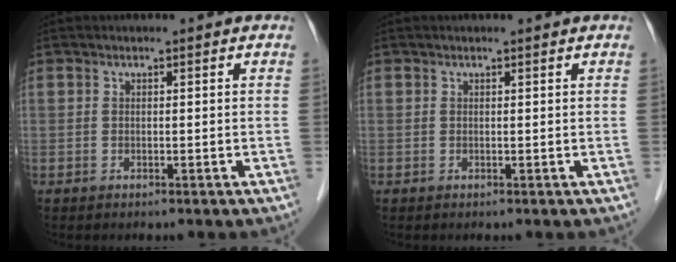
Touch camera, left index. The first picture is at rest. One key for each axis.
{"total": 0.6, "fx": 0.5, "fy": 0.0, "fz": 0.3, "tx": -0.010, "ty": 0.004, "tz": 0.009}